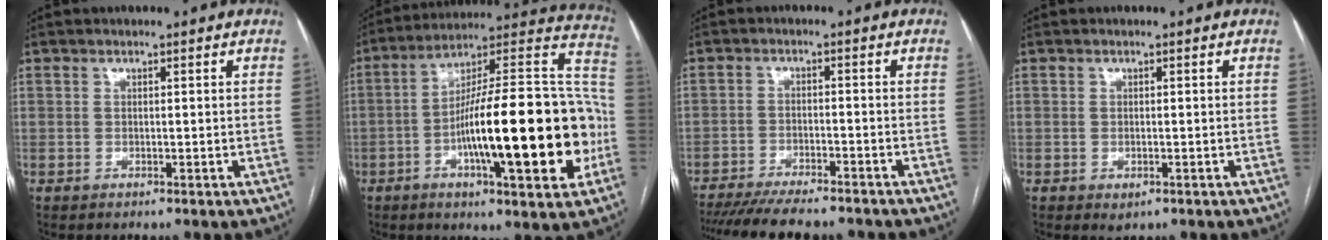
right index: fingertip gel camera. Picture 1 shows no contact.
{"total": 27.2, "force": [-6.1, 4.5, 26.1], "torque": [-0.354, 0.016, -0.094]}
{"total": 14.0, "force": [-12.4, 2.2, 6.2], "torque": [-0.103, -0.017, -0.179]}
{"total": 1.3, "force": [-0.5, 0.7, 0.9], "torque": [-0.010, -0.002, 0.000]}